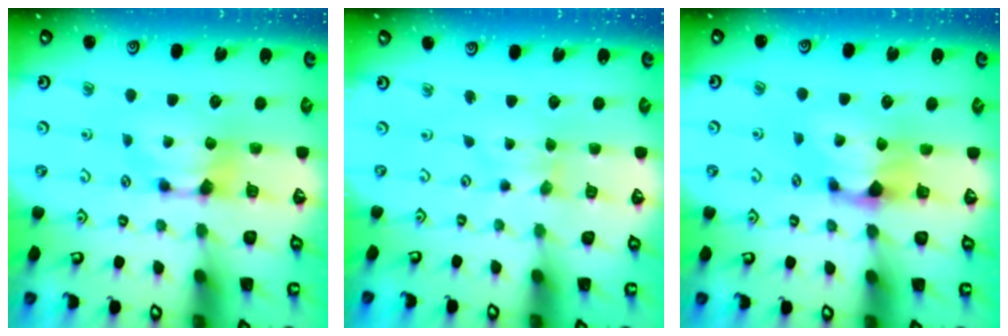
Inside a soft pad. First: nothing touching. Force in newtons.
{"total": 1.0, "press": 0.9, "slide": 0.3}
{"total": 1.2, "press": 0.1, "slide": 1.2}